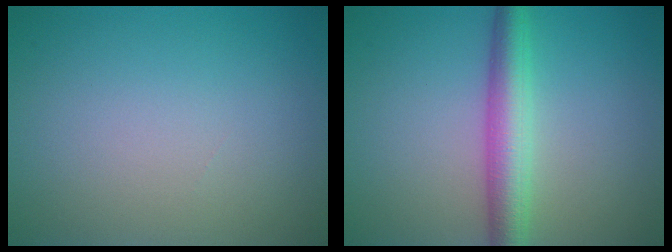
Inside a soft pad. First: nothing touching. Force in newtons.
{"total": 4.5, "press": 4.5, "slide": 0.1}